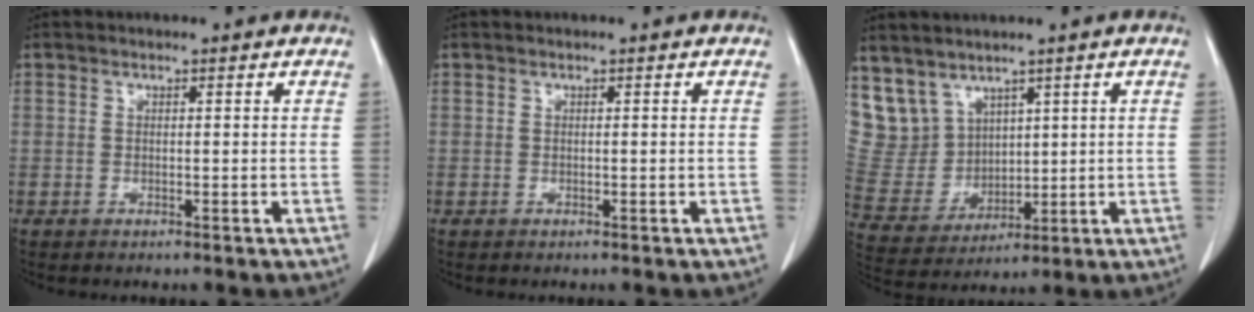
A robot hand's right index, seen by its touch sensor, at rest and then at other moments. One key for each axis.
{"total": 0.0}
{"total": 10.4, "fx": 6.6, "fy": 7.8, "fz": 1.7, "tx": -0.059, "ty": 0.030, "tz": 0.162}